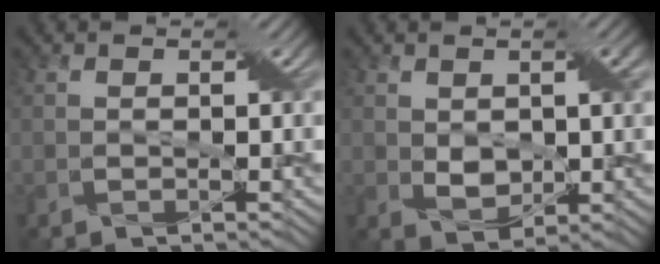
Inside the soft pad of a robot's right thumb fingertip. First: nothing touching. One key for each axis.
{"total": 3.2, "fx": 0.6, "fy": 2.1, "fz": 2.3, "tx": -0.045, "ty": -0.002, "tz": 0.016}